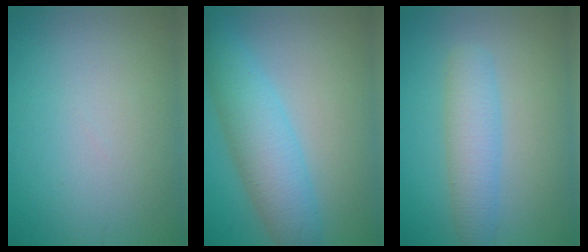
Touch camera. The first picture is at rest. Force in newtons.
{"total": 5.7, "press": 5.7, "slide": 0.3}
{"total": 3.5, "press": 3.5, "slide": 0.1}